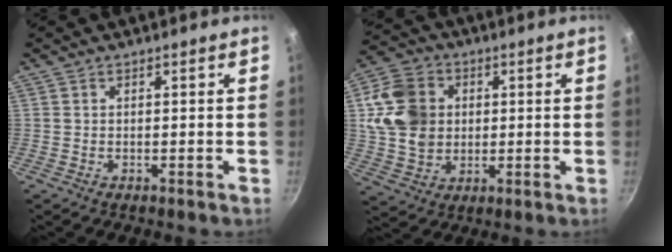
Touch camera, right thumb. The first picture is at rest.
{"total": 13.7, "force": [2.5, 11.2, 7.5], "torque": [-0.119, 0.001, 0.045]}